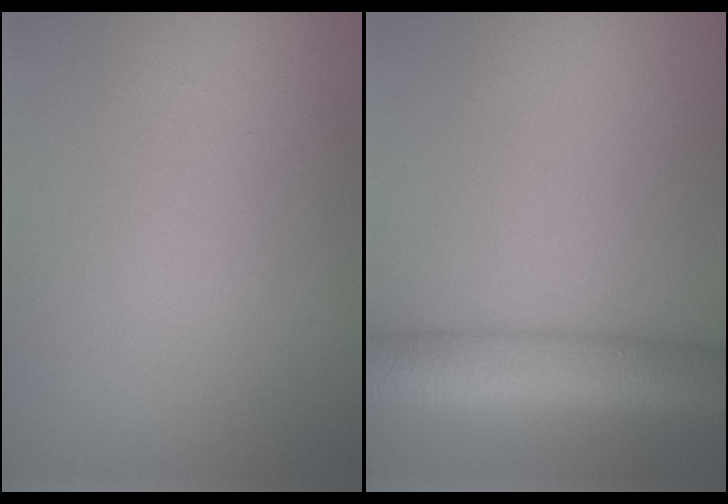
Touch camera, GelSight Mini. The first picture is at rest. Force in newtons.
{"total": 8.1, "press": 8.1, "slide": 0.3}